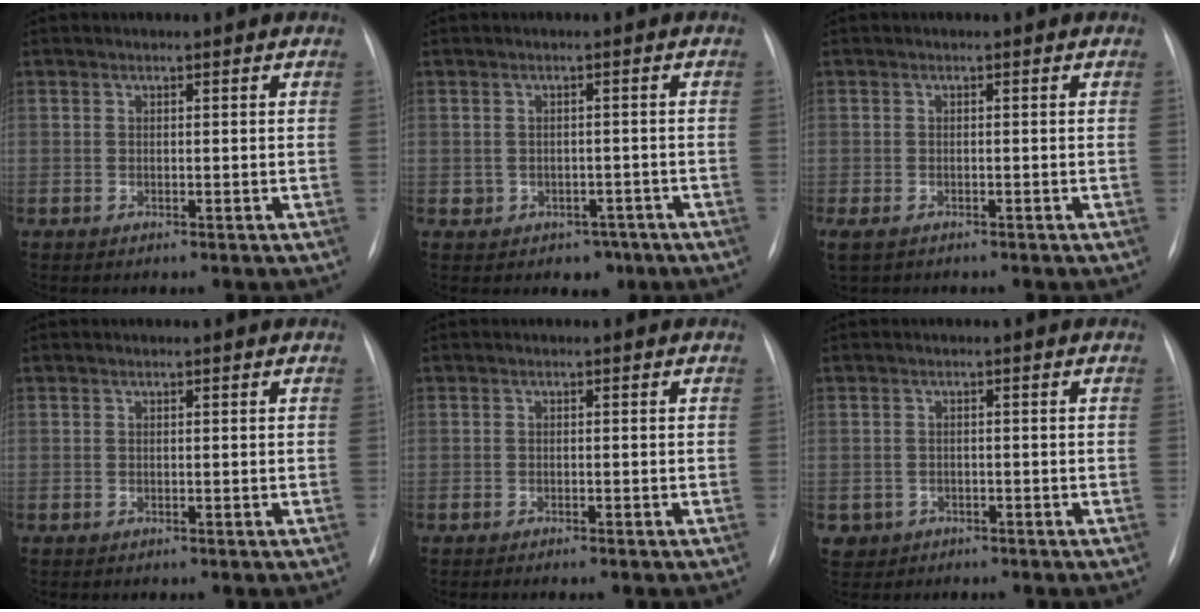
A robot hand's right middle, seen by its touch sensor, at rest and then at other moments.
{"total": 3.4, "force": [-1.6, 2.9, 0.8], "torque": [-0.005, 0.016, -0.010]}
{"total": 3.1, "force": [-2.1, 1.5, 1.7], "torque": [-0.039, -0.011, -0.031]}
{"total": 0.0}
{"total": 1.3, "force": [-1.0, 0.1, 0.8], "torque": [-0.014, -0.002, -0.014]}
{"total": 2.4, "force": [-1.2, 2.1, -0.1], "torque": [-0.001, 0.007, -0.016]}